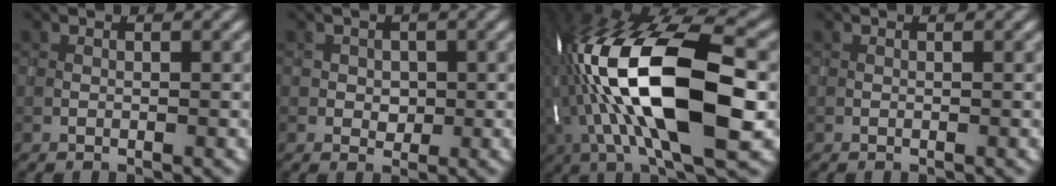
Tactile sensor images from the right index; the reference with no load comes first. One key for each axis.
{"total": 1.3, "fx": 0.1, "fy": 1.2, "fz": 0.5, "tx": -0.001, "ty": -0.004, "tz": -0.001}
{"total": 16.7, "fx": -1.4, "fy": 6.3, "fz": 15.5, "tx": -0.293, "ty": 0.026, "tz": -0.034}
{"total": 0.0}